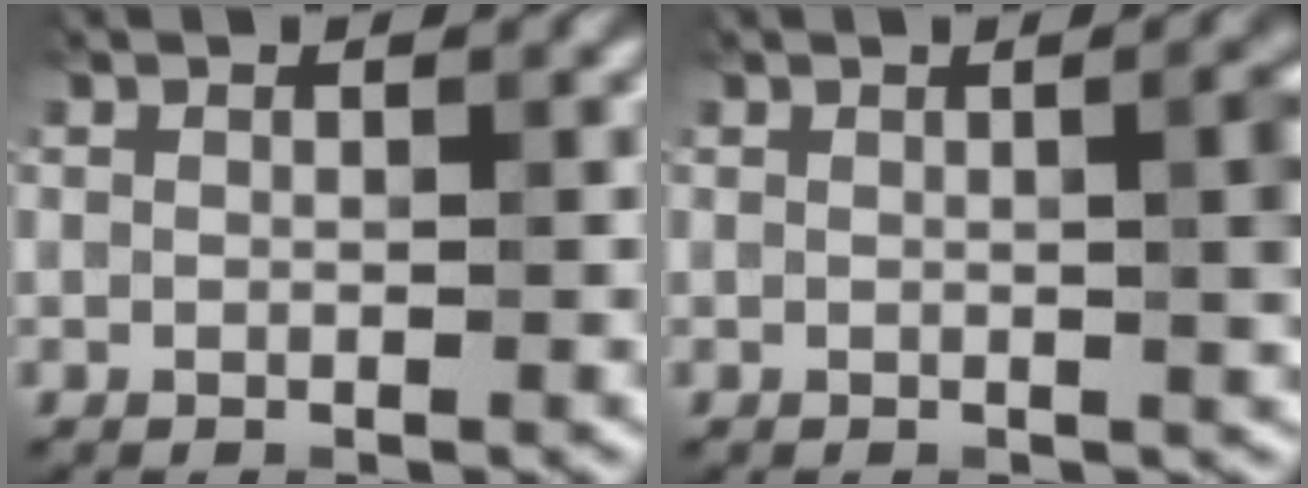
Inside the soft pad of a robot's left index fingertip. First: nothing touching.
{"total": 4.2, "force": [0.3, 1.4, 3.9], "torque": [-0.034, 0.014, 0.003]}